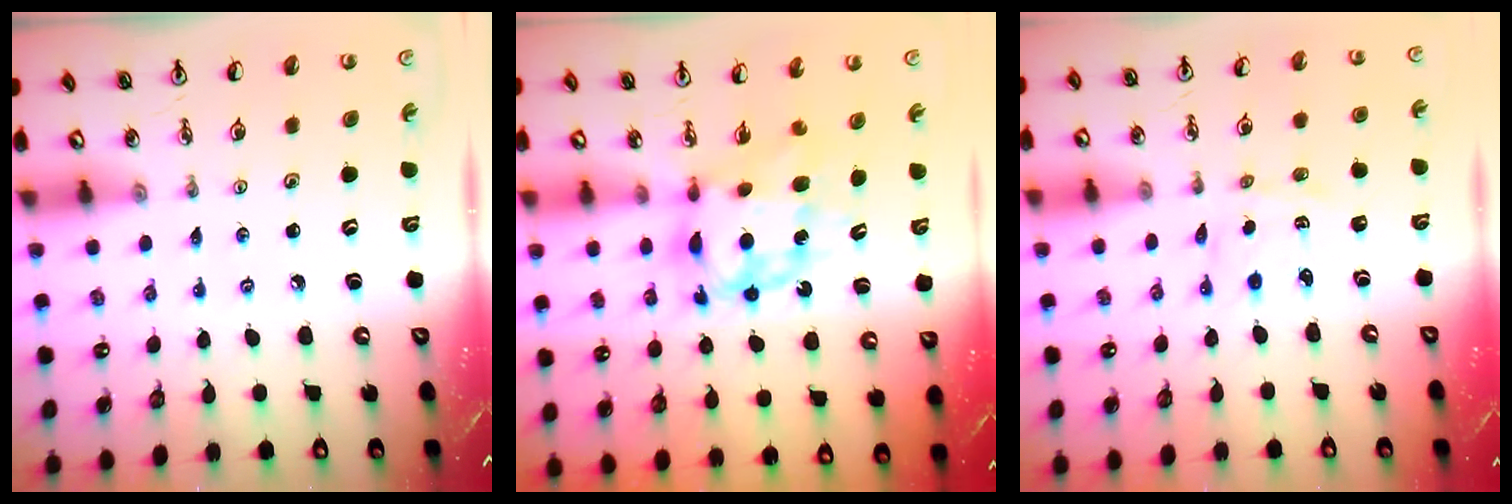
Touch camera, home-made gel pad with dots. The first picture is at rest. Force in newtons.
{"total": 7.7, "press": 7.7, "slide": 0.7}
{"total": 2.8, "press": 2.8, "slide": 0.4}